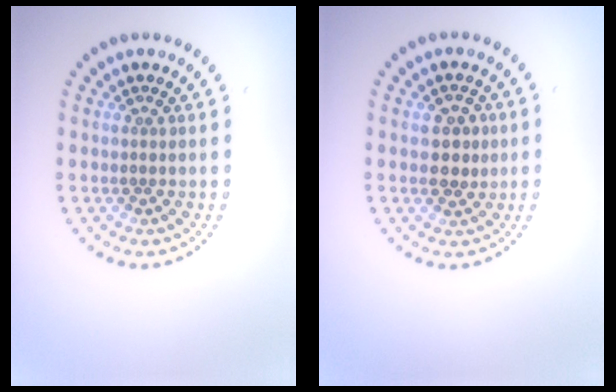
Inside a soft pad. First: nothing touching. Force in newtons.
{"total": 2.3, "press": 2.2, "slide": 0.3}